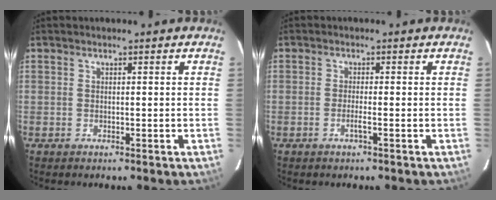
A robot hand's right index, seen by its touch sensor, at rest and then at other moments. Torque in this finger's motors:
{"motor_torque": [-0.03, -0.03, -0.04, 0.01]}